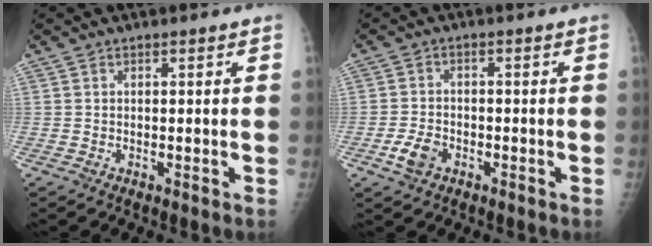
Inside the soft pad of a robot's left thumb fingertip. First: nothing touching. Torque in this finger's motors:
{"motor_torque": [-0.40, 0.49, 0.18, 0.02, 0.03]}